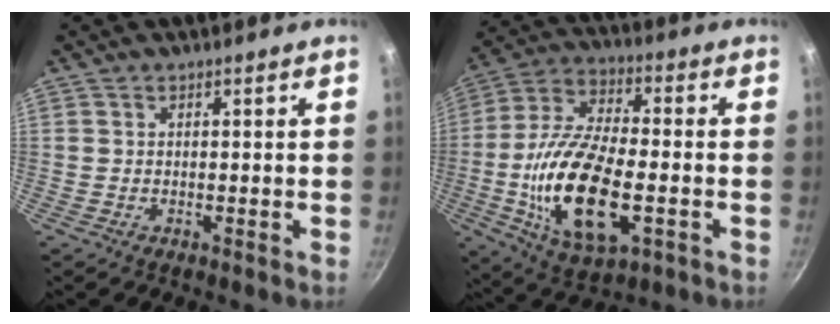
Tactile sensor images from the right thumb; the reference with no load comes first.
{"total": 20.9, "force": [-4.6, 9.4, 18.0], "torque": [-0.346, 0.009, -0.076]}